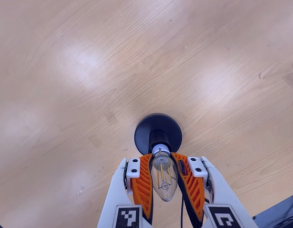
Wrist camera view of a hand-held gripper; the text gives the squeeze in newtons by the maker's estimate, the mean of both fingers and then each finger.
{"total": 27.1, "left": 29.9, "right": 24.2}